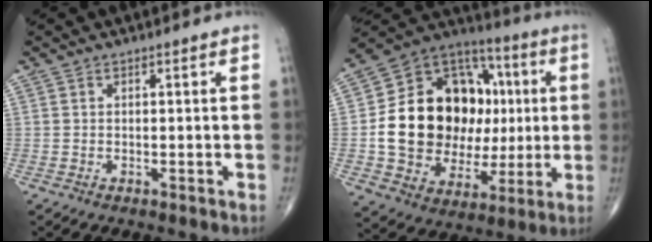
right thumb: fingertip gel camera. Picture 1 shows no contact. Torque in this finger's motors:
{"motor_torque": [0.15, 3.77, 1.90, 0.07, 0.20]}